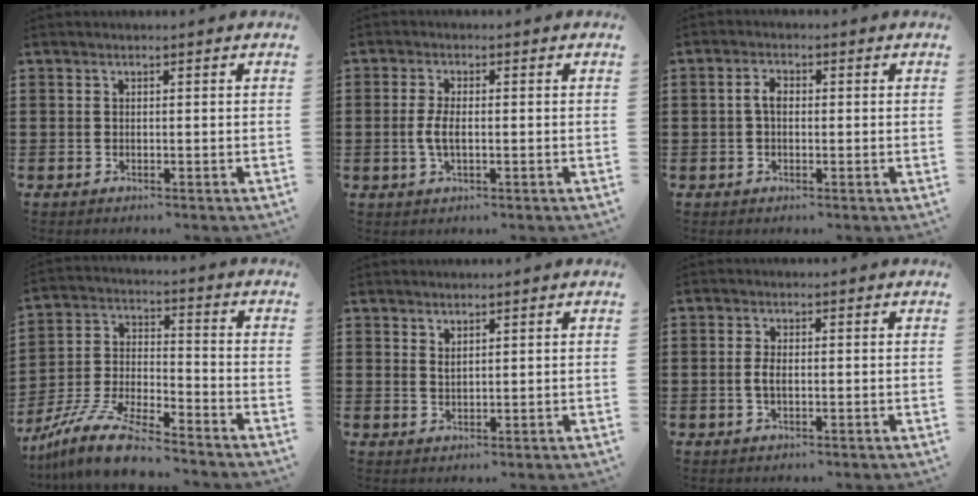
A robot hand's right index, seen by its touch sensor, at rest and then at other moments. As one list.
[{"total": 3.6, "force": [-0.4, 1.3, 3.3], "torque": [-0.082, -0.006, -0.015]}, {"total": 2.5, "force": [0.0, 1.4, 2.1], "torque": [-0.049, 0.003, -0.004]}, {"total": 10.5, "force": [-9.2, 1.7, 4.8], "torque": [-0.110, 0.016, -0.185]}, {"total": 1.4, "force": [1.3, 0.4, 0.3], "torque": [-0.008, 0.002, 0.024]}, {"total": 2.2, "force": [-0.2, 0.9, 1.9], "torque": [-0.052, -0.003, -0.010]}]